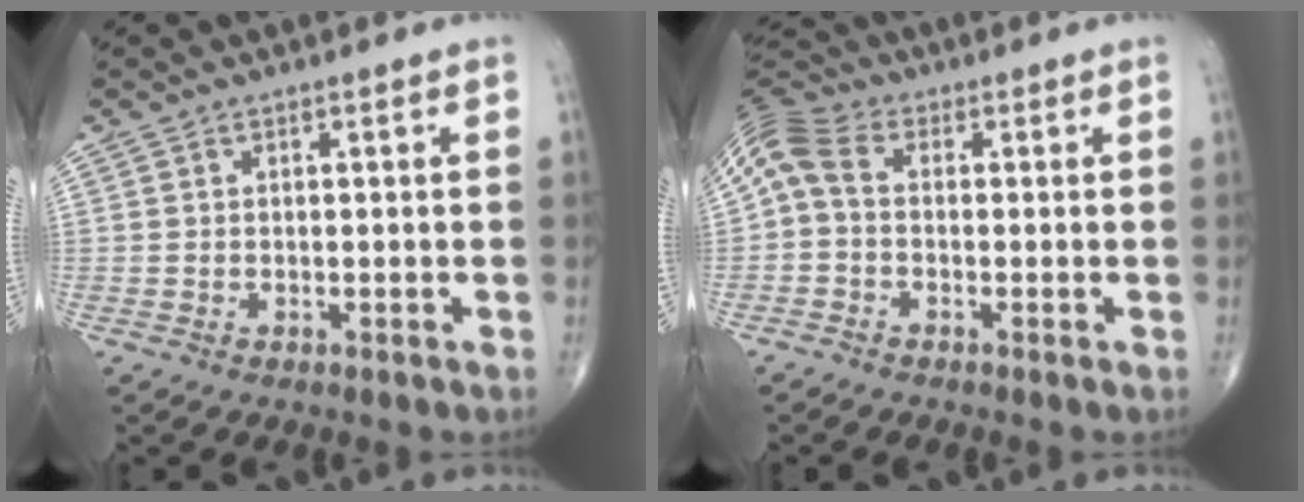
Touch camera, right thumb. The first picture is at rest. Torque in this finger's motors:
{"motor_torque": [0.40, 0.12, 0.95, -0.04, 0.15]}